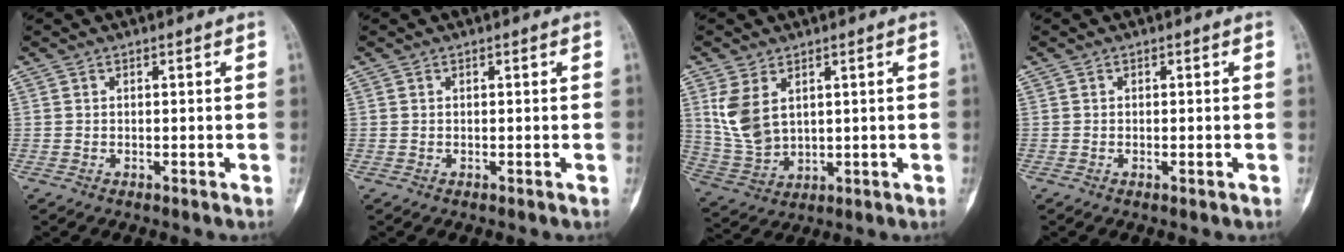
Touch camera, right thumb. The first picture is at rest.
{"total": 0.0}
{"total": 8.7, "force": [3.1, 5.4, 6.1], "torque": [-0.122, -0.014, 0.080]}
{"total": 0.7, "force": [-0.3, 0.2, 0.6], "torque": [-0.008, 0.000, -0.004]}